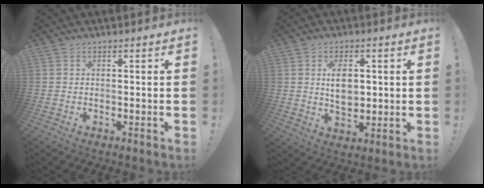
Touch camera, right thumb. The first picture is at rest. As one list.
[{"total": 8.1, "force": [1.3, 5.5, 5.8], "torque": [-0.082, -0.002, 0.020]}]